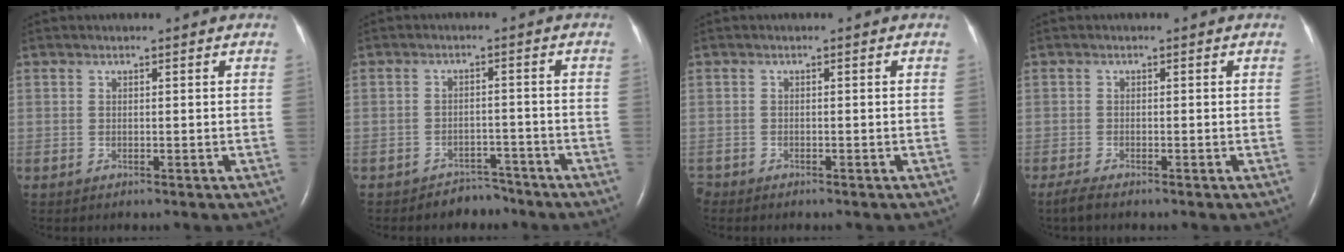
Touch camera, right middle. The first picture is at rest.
{"total": 3.3, "force": [-2.9, 1.5, -0.3], "torque": [0.004, 0.005, -0.041]}
{"total": 1.1, "force": [-1.1, 0.4, 0.0], "torque": [0.000, -0.001, -0.018]}
{"total": 1.9, "force": [-1.6, 0.2, 1.1], "torque": [-0.034, -0.008, -0.029]}